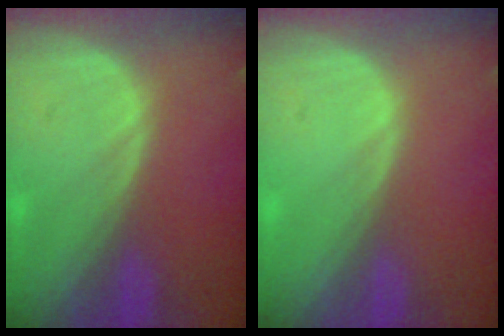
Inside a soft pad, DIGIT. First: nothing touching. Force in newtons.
{"total": 0.0}